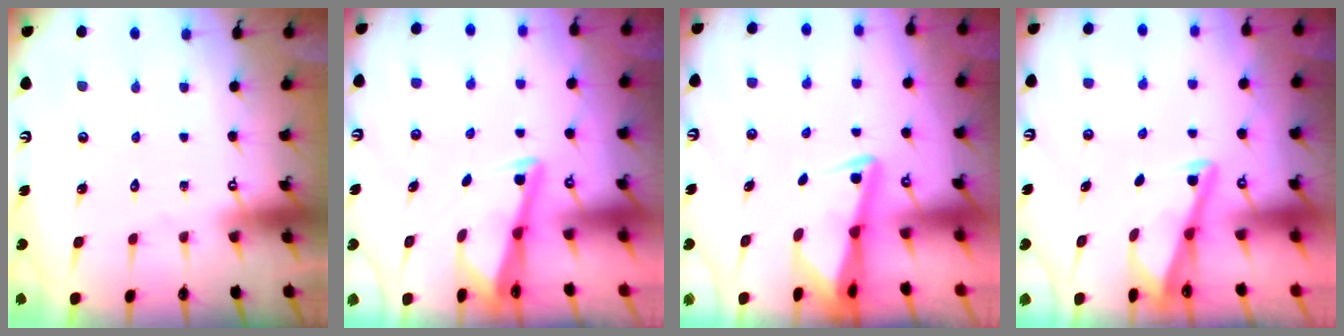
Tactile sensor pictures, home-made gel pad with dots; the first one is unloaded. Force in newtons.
{"total": 2.5, "press": 2.5, "slide": 0.1}
{"total": 2.3, "press": 2.3, "slide": 0.3}
{"total": 2.9, "press": 2.9, "slide": 0.4}